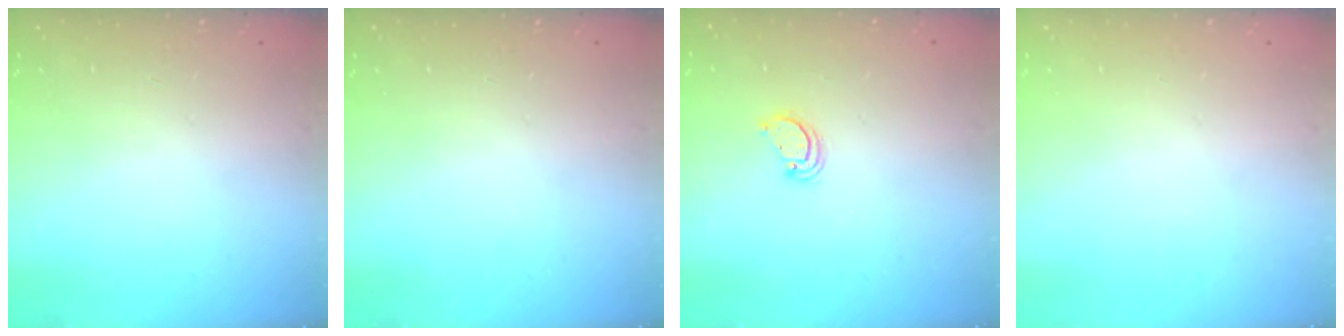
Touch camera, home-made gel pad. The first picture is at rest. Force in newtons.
{"total": 0.0}
{"total": 3.3, "press": 3.3, "slide": 0.3}
{"total": 0.0}